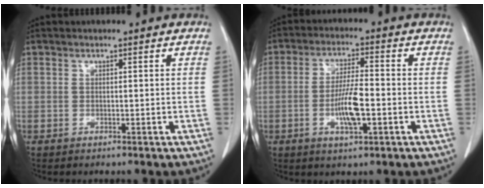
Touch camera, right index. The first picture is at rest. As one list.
[{"total": 7.2, "force": [-1.9, 1.4, 6.8], "torque": [-0.131, 0.001, -0.031]}]